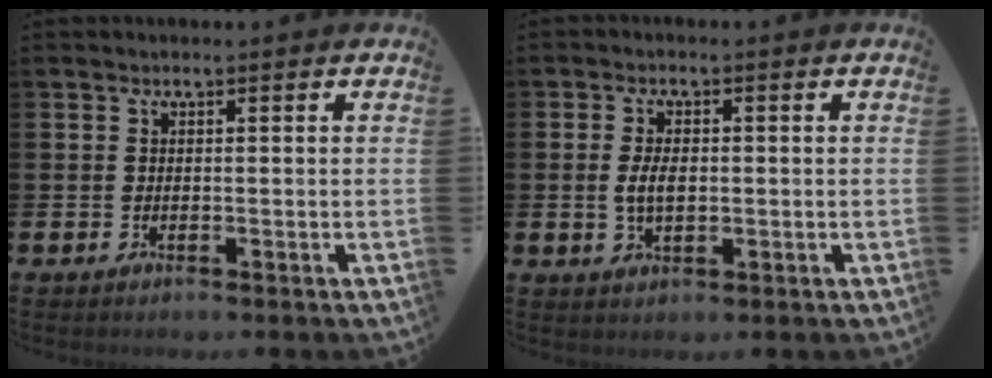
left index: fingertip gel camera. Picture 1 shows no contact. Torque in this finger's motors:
{"motor_torque": [0.69, -0.11, 0.15, 0.13]}